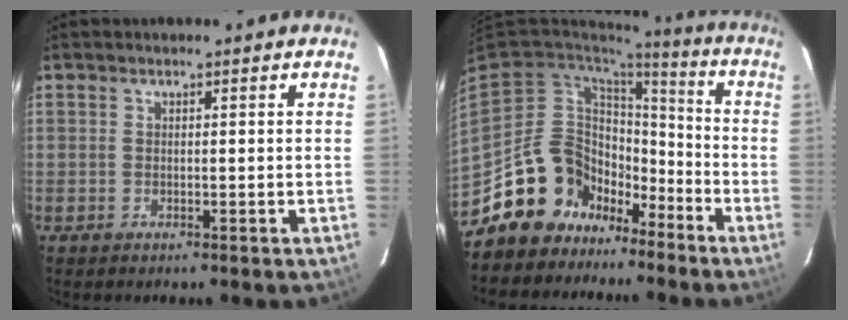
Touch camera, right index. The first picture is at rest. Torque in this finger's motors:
{"motor_torque": [1.04, -1.09, 0.53, 0.01]}